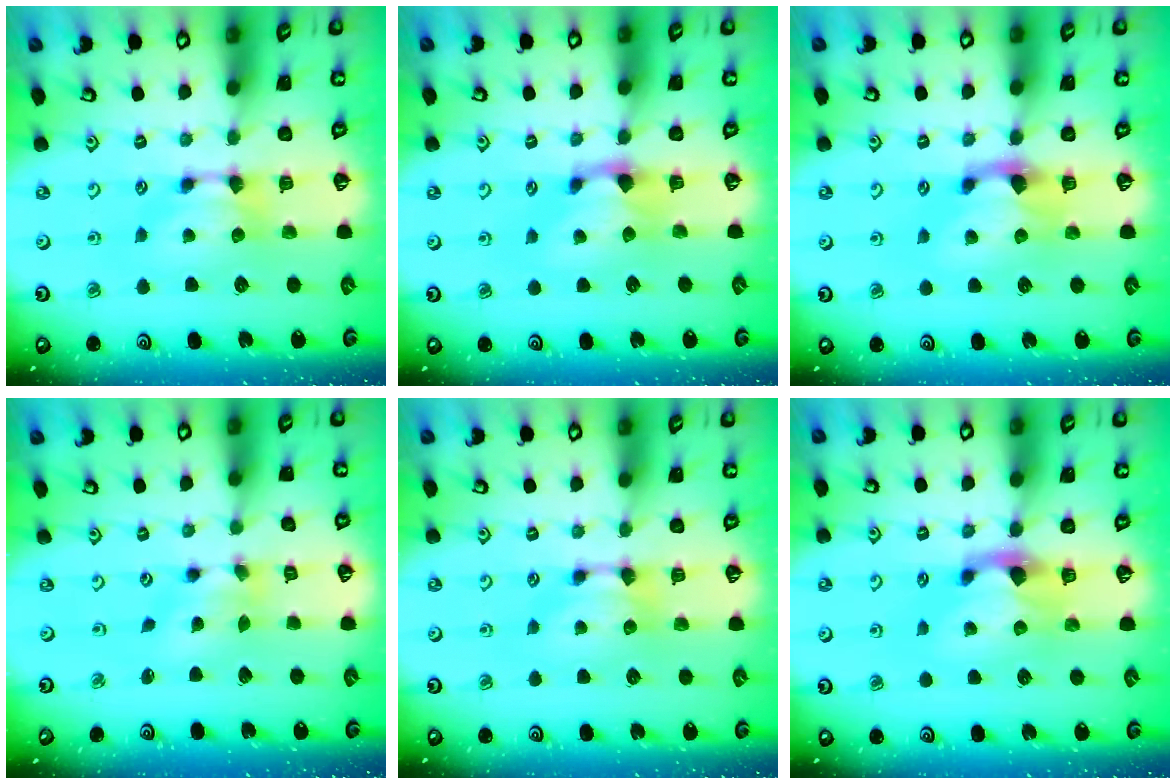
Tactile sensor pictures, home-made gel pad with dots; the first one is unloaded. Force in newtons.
{"total": 1.3, "press": 0.4, "slide": 1.2}
{"total": 1.6, "press": 1.2, "slide": 1.1}
{"total": 2.9, "press": 2.4, "slide": 1.6}
{"total": 0.0}
{"total": 2.1, "press": 1.6, "slide": 1.2}